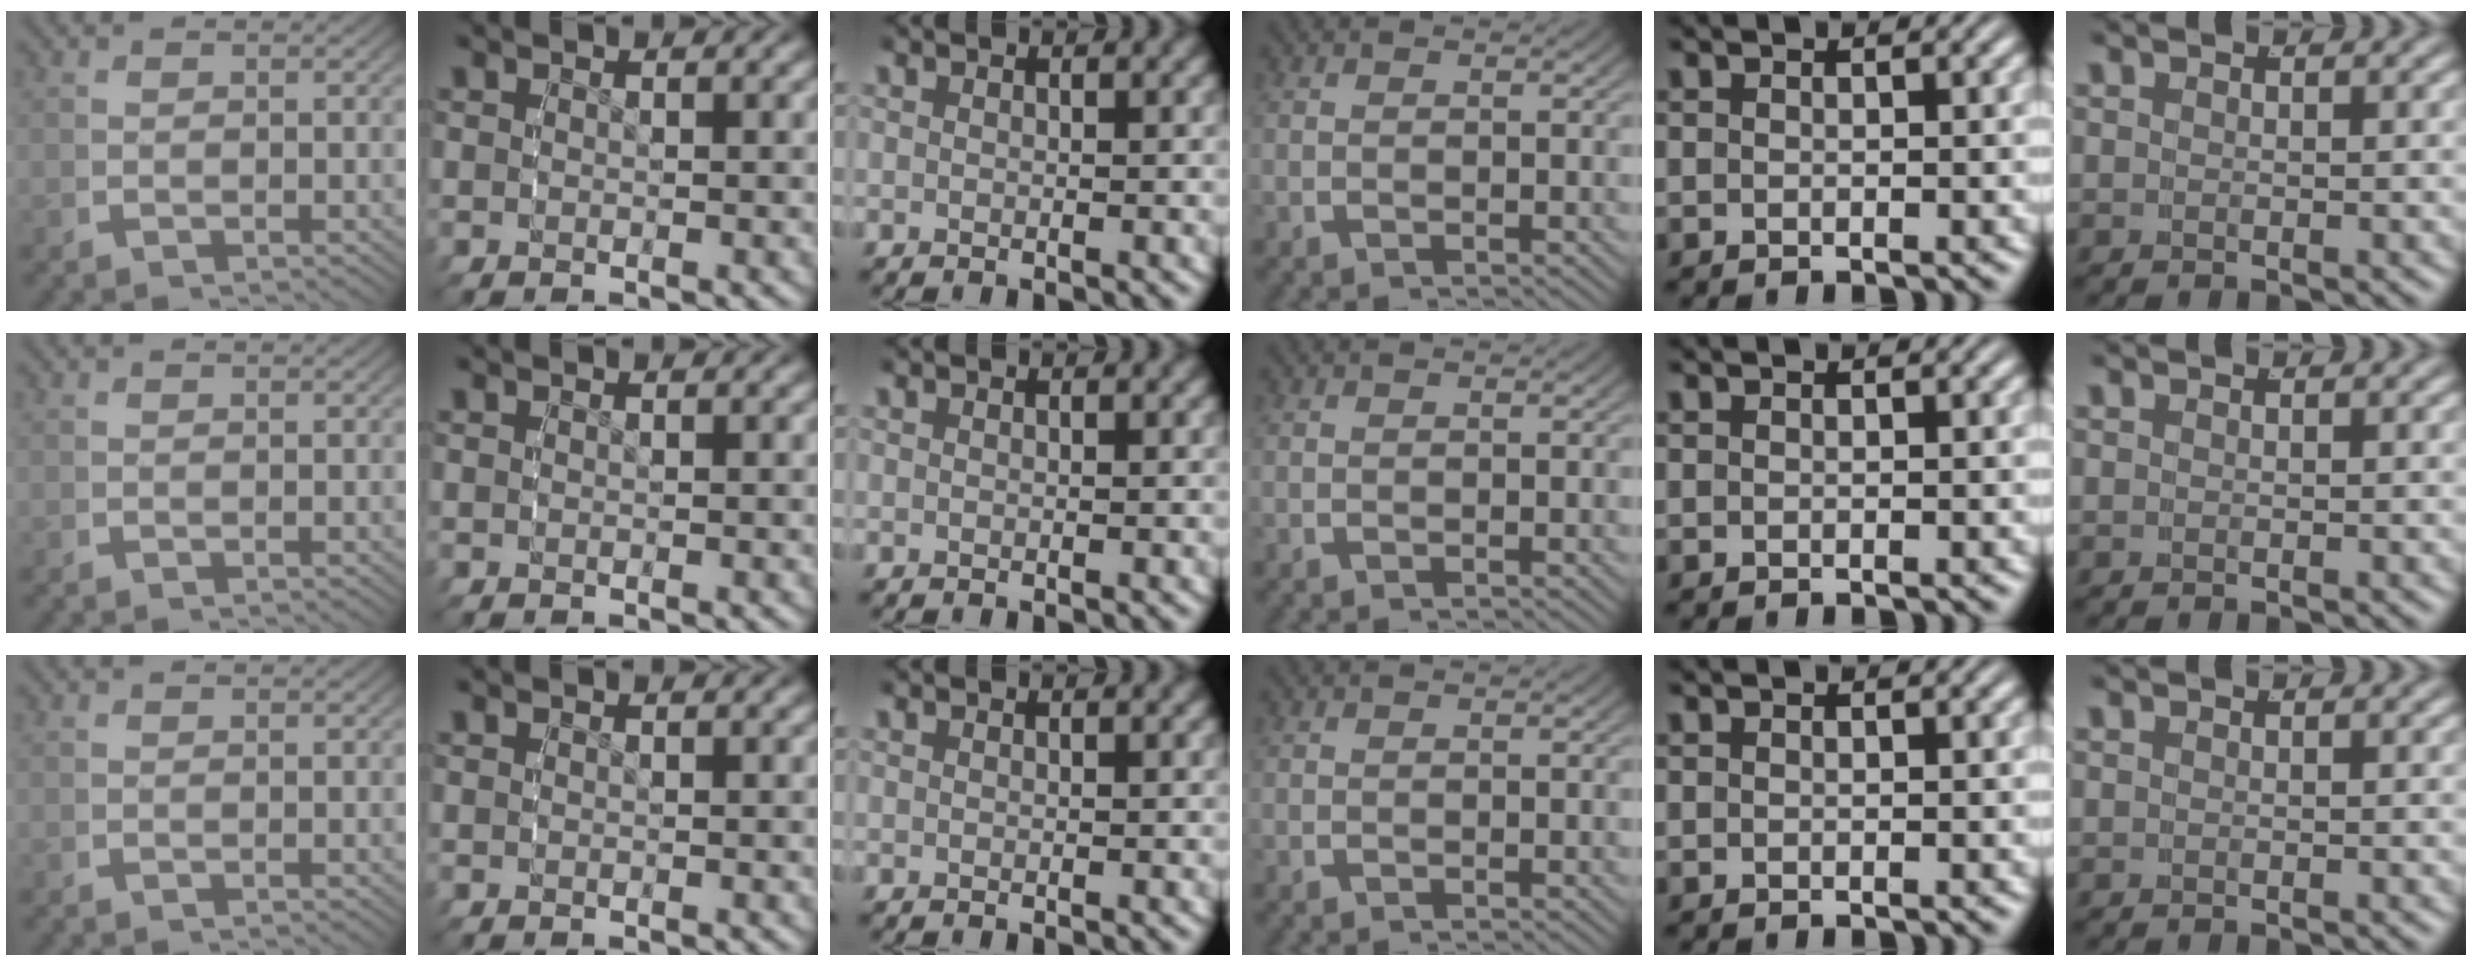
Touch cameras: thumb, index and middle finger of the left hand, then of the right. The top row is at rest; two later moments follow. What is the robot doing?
{"motion": "reach", "object": "pen bag"}